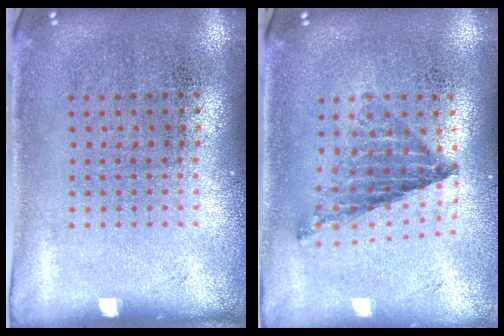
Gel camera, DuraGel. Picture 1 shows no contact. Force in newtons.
{"total": 0.8, "press": 0.8, "slide": 0.1}